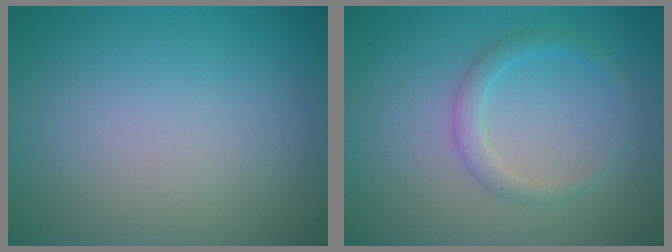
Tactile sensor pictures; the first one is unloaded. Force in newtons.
{"total": 1.8, "press": 1.7, "slide": 0.1}